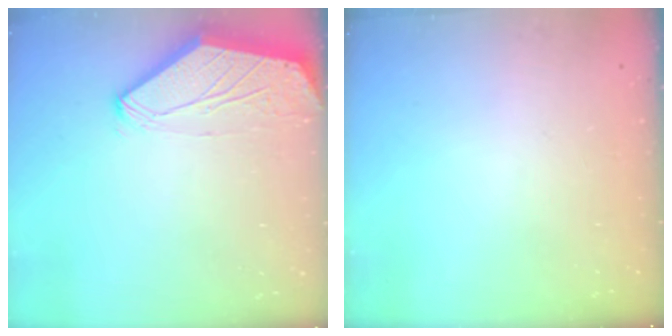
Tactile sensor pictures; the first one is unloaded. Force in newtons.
{"total": 0.0}